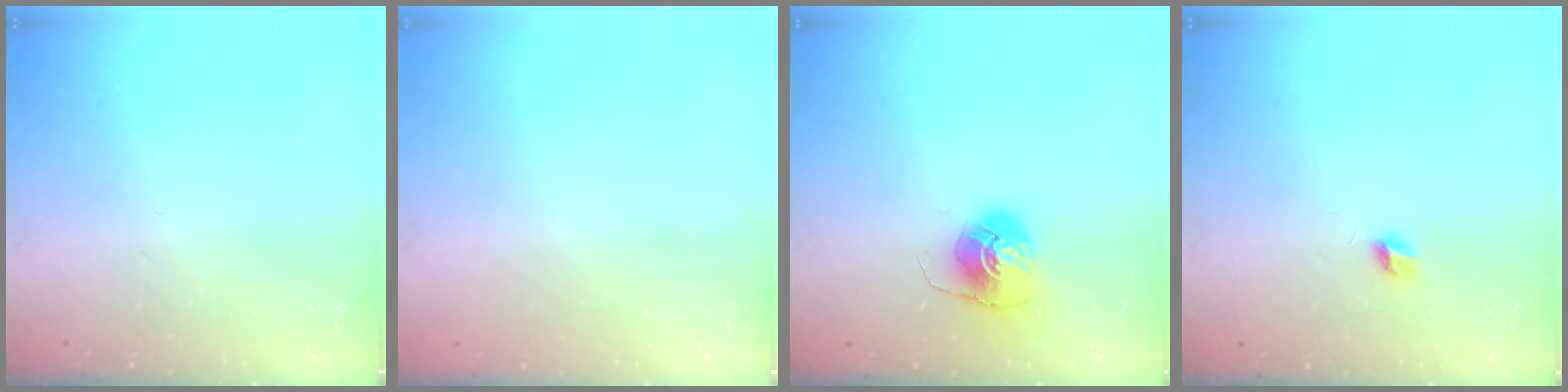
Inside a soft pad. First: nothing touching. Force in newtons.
{"total": 0.9, "press": 0.9, "slide": 0.1}
{"total": 7.7, "press": 7.7, "slide": 0.2}
{"total": 5.0, "press": 5.0, "slide": 0.4}